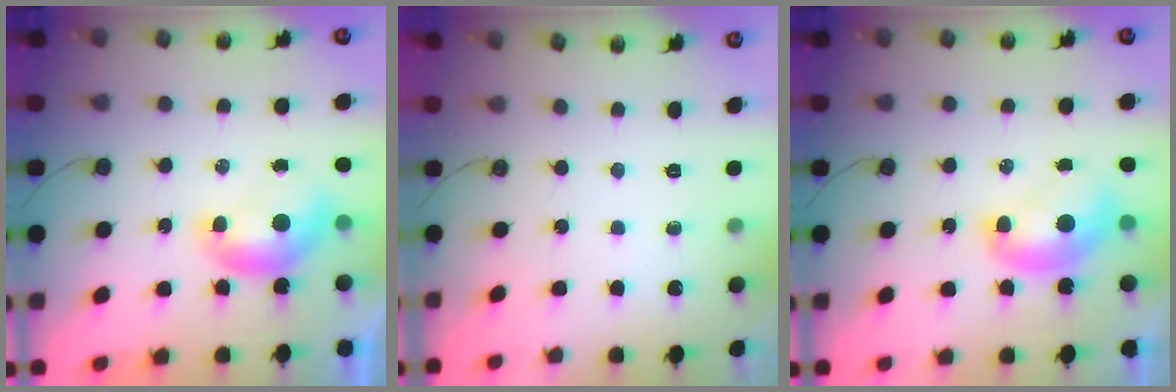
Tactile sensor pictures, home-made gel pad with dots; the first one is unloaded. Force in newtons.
{"total": 0.0}
{"total": 1.9, "press": 1.9, "slide": 0.0}